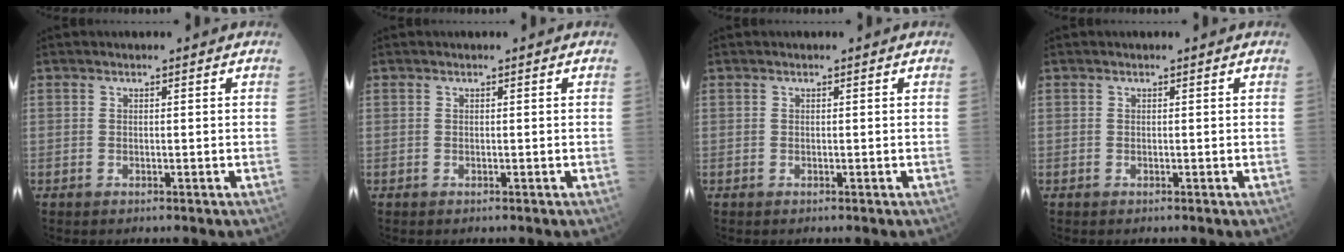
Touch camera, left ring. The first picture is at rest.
{"total": 0.0}
{"total": 0.0}
{"total": 0.0}